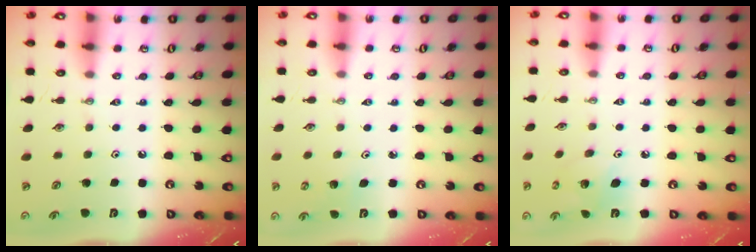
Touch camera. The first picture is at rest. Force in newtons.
{"total": 1.4, "press": 1.4, "slide": 0.1}
{"total": 7.8, "press": 7.8, "slide": 0.3}